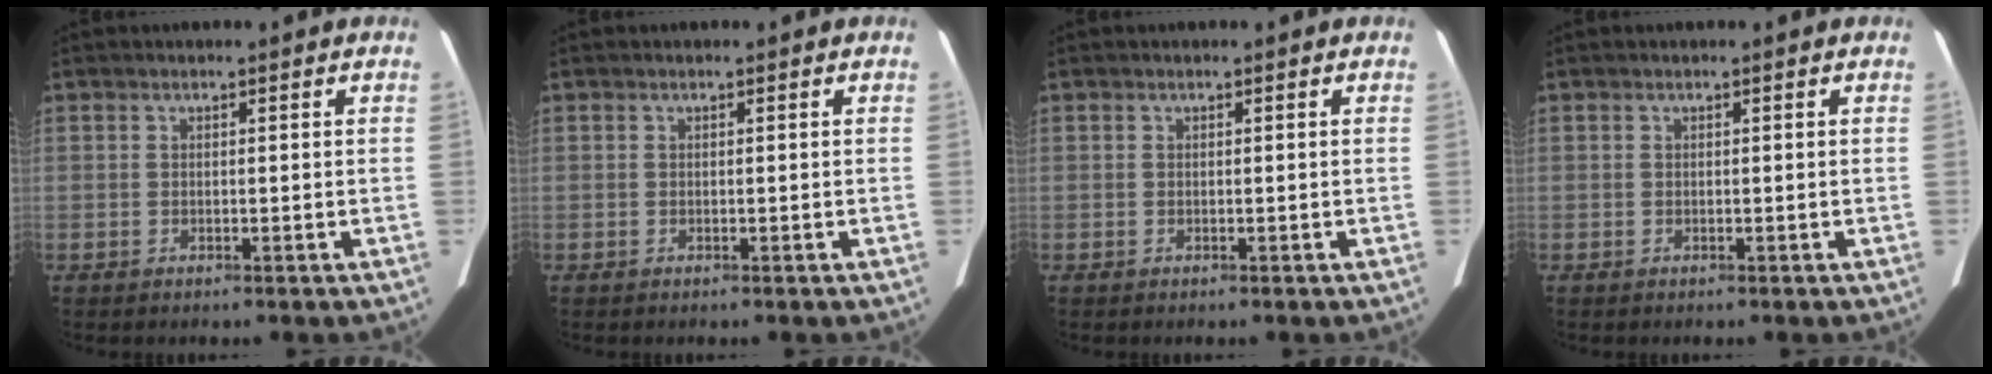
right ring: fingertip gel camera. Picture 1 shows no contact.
{"total": 0.0}
{"total": 0.0}
{"total": 0.0}